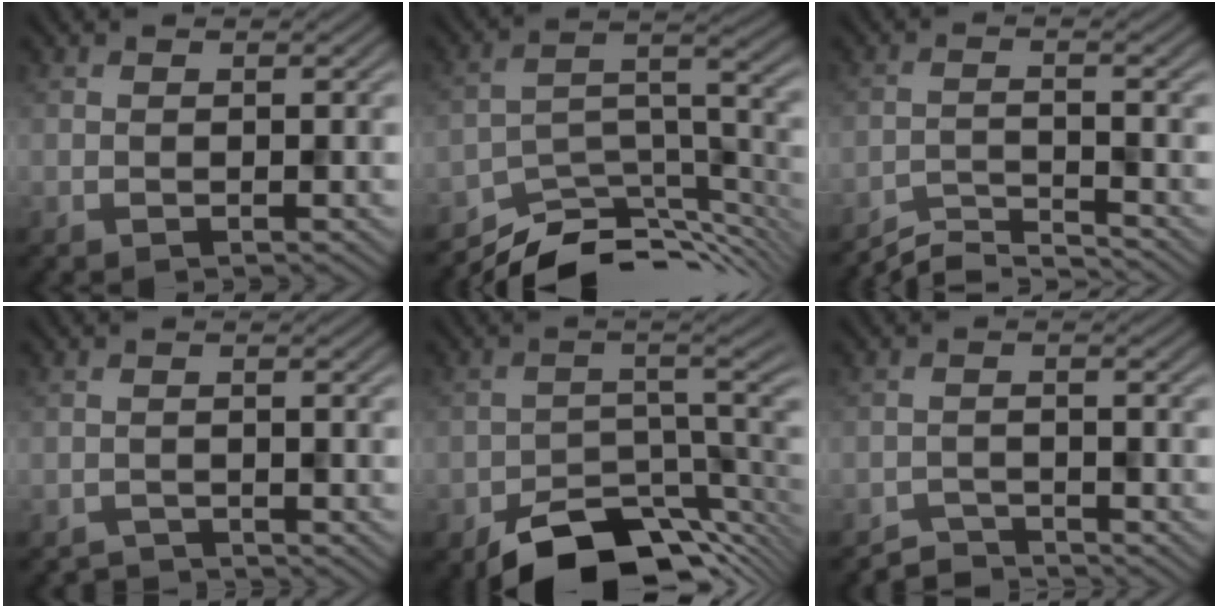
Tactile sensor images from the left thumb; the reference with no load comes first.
{"total": 10.1, "force": [-8.3, 3.1, 4.9], "torque": [-0.085, -0.010, -0.145]}
{"total": 4.6, "force": [-4.2, 0.4, 1.6], "torque": [-0.033, -0.005, -0.086]}
{"total": 1.7, "force": [-1.7, 0.2, 0.0], "torque": [0.002, 0.000, -0.034]}
{"total": 10.2, "force": [-7.4, 3.8, 5.8], "torque": [-0.090, -0.021, -0.120]}
{"total": 2.6, "force": [-2.5, 0.3, 0.2], "torque": [-0.001, 0.001, -0.052]}